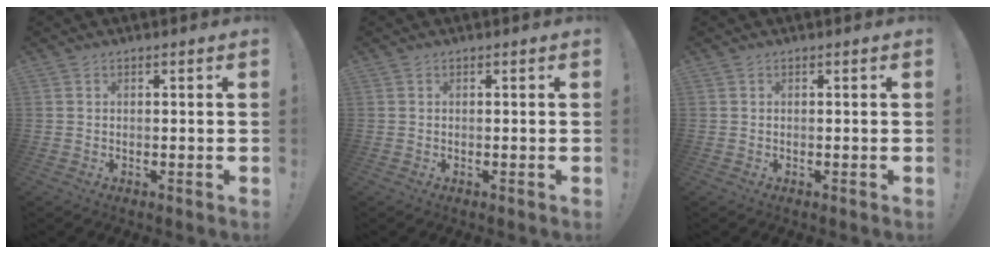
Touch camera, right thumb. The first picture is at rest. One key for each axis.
{"total": 0.0}
{"total": 0.0}